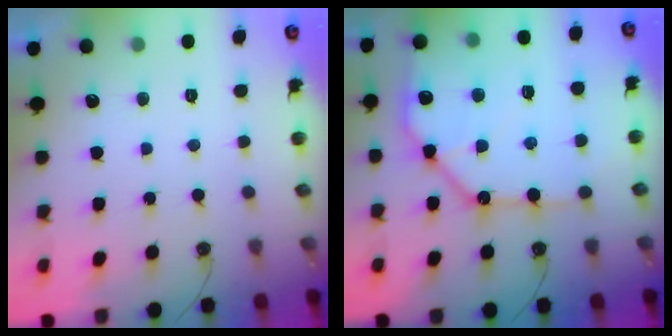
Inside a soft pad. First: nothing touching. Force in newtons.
{"total": 18.7, "press": 18.6, "slide": 2.0}